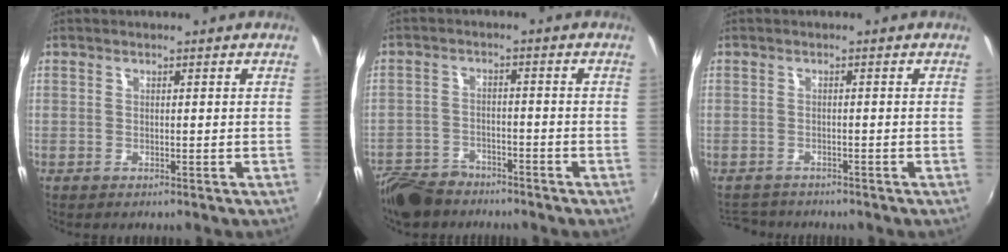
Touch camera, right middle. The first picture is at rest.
{"total": 9.7, "force": [-7.8, 4.8, 3.2], "torque": [-0.094, -0.006, -0.134]}
{"total": 4.5, "force": [-4.1, 1.6, 0.9], "torque": [-0.030, -0.006, -0.069]}